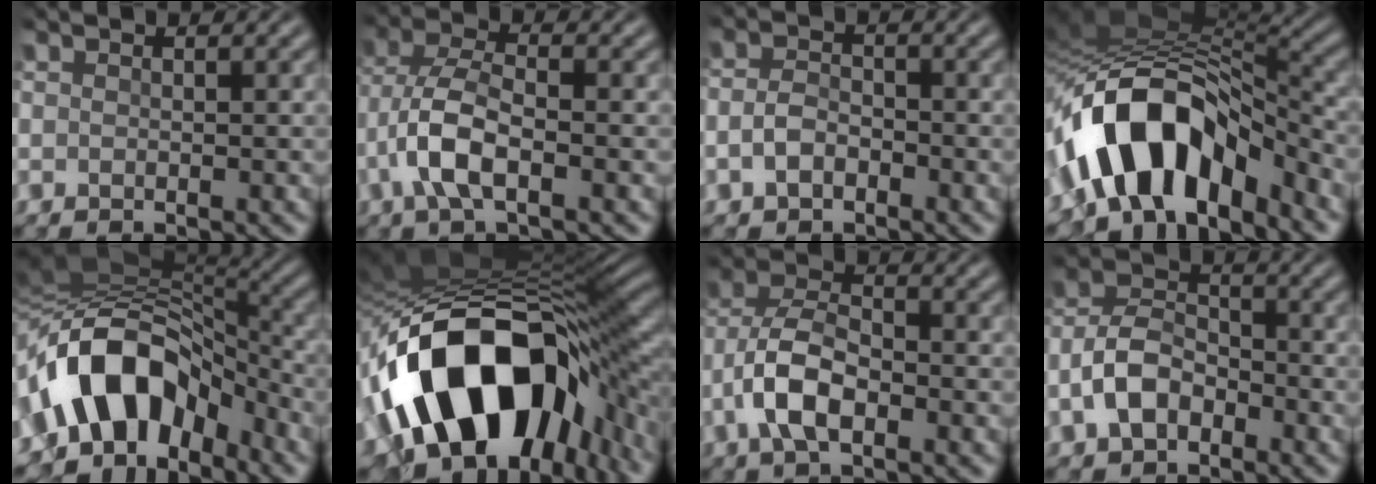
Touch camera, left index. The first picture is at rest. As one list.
[{"total": 5.2, "force": [-1.7, 2.1, 4.5], "torque": [-0.101, 0.010, -0.037]}, {"total": 2.2, "force": [-1.0, 1.4, 1.4], "torque": [-0.032, 0.007, -0.023]}, {"total": 10.9, "force": [-5.2, 5.5, 7.7], "torque": [-0.126, 0.013, -0.089]}, {"total": 10.9, "force": [-3.8, 6.7, 7.7], "torque": [-0.125, 0.024, -0.070]}, {"total": 16.4, "force": [-4.9, 9.3, 12.6], "torque": [-0.212, 0.001, -0.077]}, {"total": 5.6, "force": [-2.2, 2.6, 4.5], "torque": [-0.093, 0.013, -0.046]}, {"total": 5.1, "force": [-2.4, 3.2, 3.1], "torque": [-0.068, 0.010, -0.050]}]